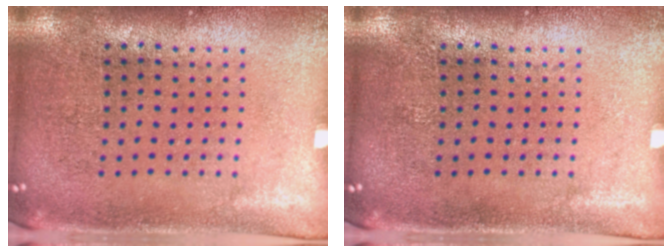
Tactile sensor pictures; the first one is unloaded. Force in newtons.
{"total": 0.0}